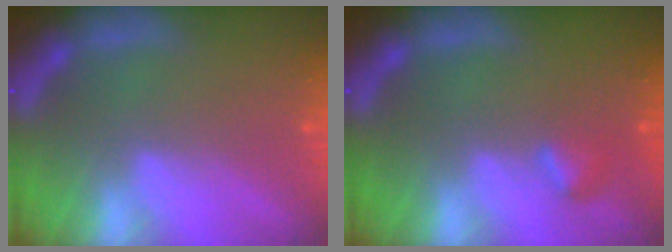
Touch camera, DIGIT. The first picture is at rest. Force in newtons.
{"total": 1.4}